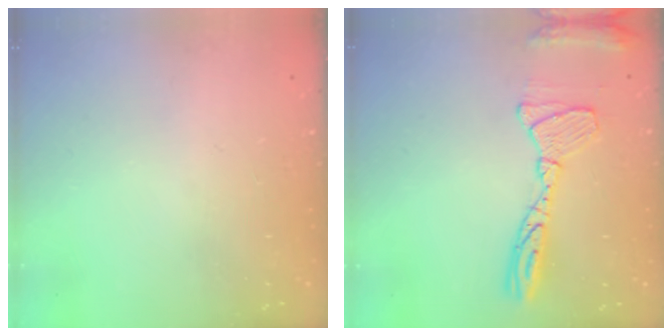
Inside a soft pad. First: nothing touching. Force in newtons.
{"total": 14.2, "press": 14.1, "slide": 1.2}